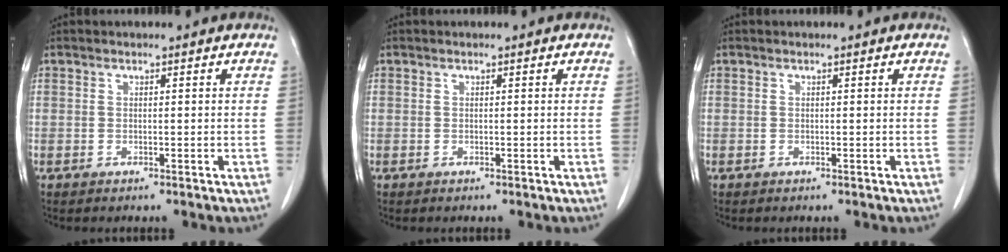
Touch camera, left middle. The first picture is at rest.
{"total": 0.0}
{"total": 0.0}